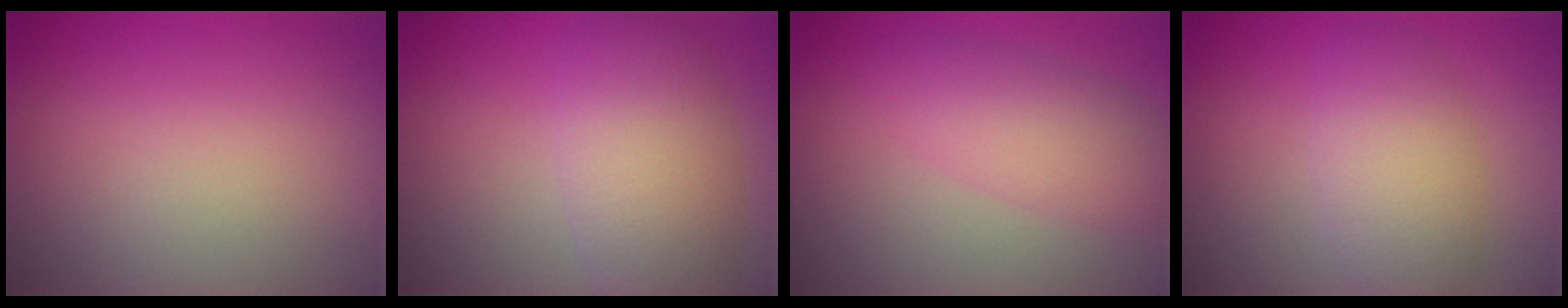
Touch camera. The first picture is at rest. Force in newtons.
{"total": 7.0, "press": 6.9, "slide": 0.5}
{"total": 4.1, "press": 4.1, "slide": 0.3}
{"total": 5.0, "press": 5.0, "slide": 0.2}